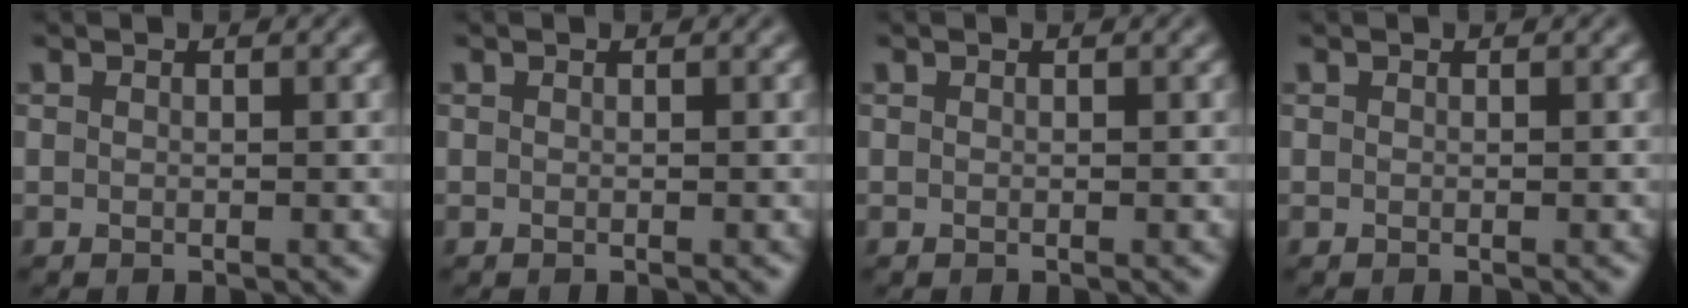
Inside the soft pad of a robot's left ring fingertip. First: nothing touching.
{"total": 0.0}
{"total": 0.0}
{"total": 0.0}